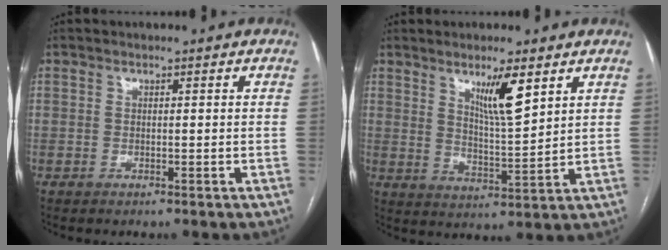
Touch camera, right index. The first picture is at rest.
{"total": 7.3, "force": [4.1, 0.7, 6.1], "torque": [-0.109, -0.012, 0.076]}